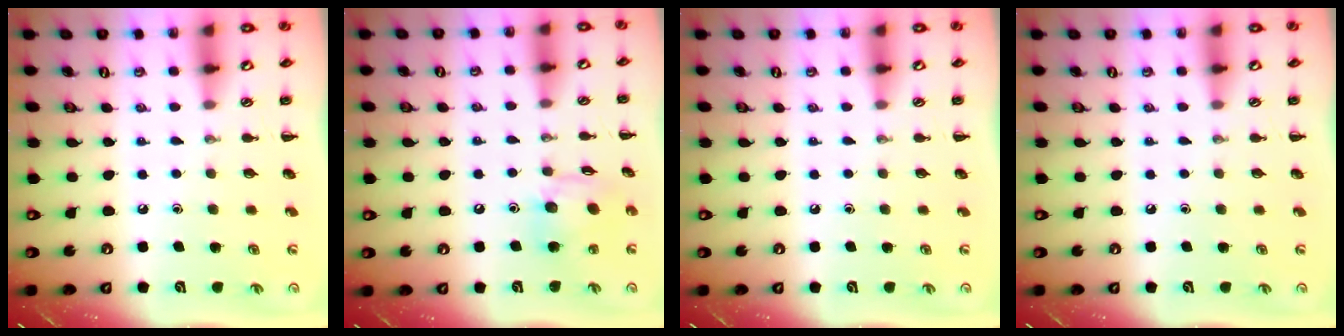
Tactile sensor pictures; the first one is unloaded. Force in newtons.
{"total": 10.4, "press": 10.3, "slide": 1.5}
{"total": 0.0}
{"total": 0.0}